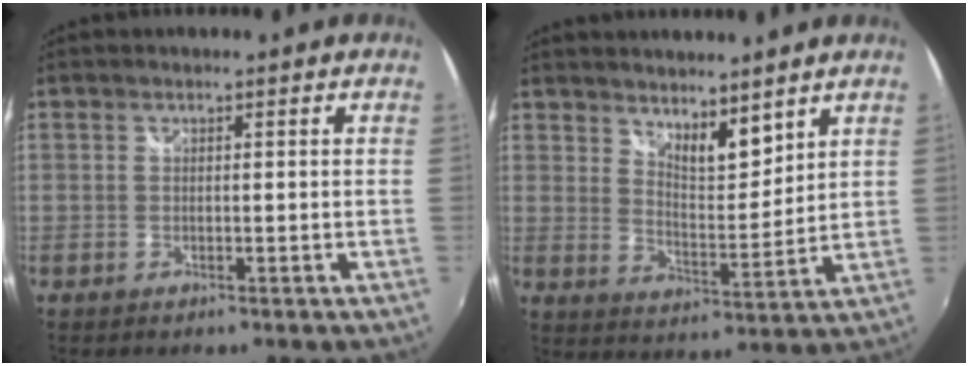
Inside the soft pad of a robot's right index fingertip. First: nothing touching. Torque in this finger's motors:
{"motor_torque": [-0.12, 0.15, 0.09, 0.01]}